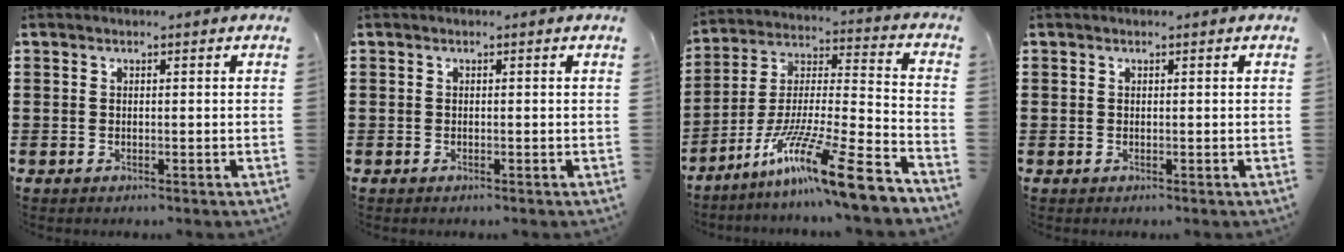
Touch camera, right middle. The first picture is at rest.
{"total": 0.0}
{"total": 15.2, "force": [-11.2, 0.3, 10.4], "torque": [-0.181, 0.013, -0.206]}
{"total": 0.0}